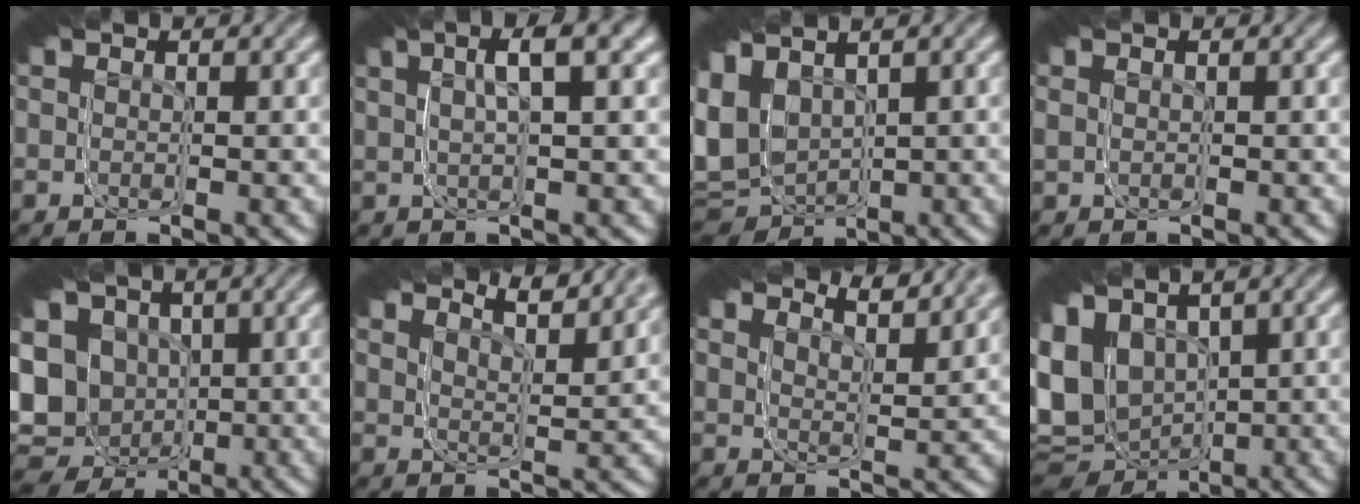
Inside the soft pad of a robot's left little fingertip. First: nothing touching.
{"total": 1.7, "force": [1.2, -1.0, 0.7], "torque": [-0.032, 0.025, 0.009]}
{"total": 9.5, "force": [-1.4, 7.2, 6.1], "torque": [-0.110, -0.020, -0.022]}
{"total": 1.3, "force": [-0.2, 1.2, 0.5], "torque": [-0.014, -0.007, -0.001]}
{"total": 12.5, "force": [-1.6, 10.1, 7.2], "torque": [-0.129, -0.022, -0.031]}
{"total": 4.8, "force": [4.7, 0.6, 1.1], "torque": [-0.044, 0.038, 0.057]}
{"total": 4.5, "force": [4.4, 0.4, 0.7], "torque": [-0.035, 0.035, 0.056]}
{"total": 11.4, "force": [-1.9, 8.6, 7.2], "torque": [-0.132, -0.022, -0.033]}